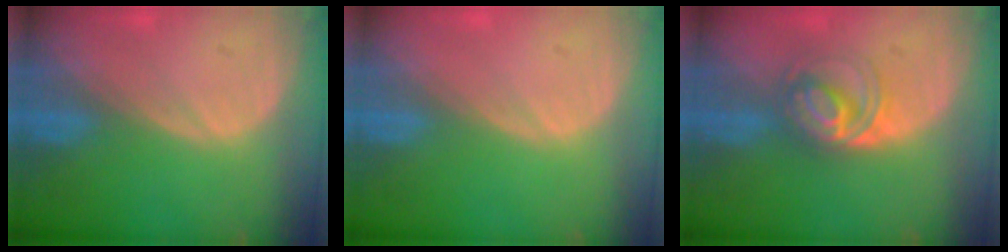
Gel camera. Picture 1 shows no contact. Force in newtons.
{"total": 0.0}
{"total": 5.8, "press": 5.4, "slide": 2.0}